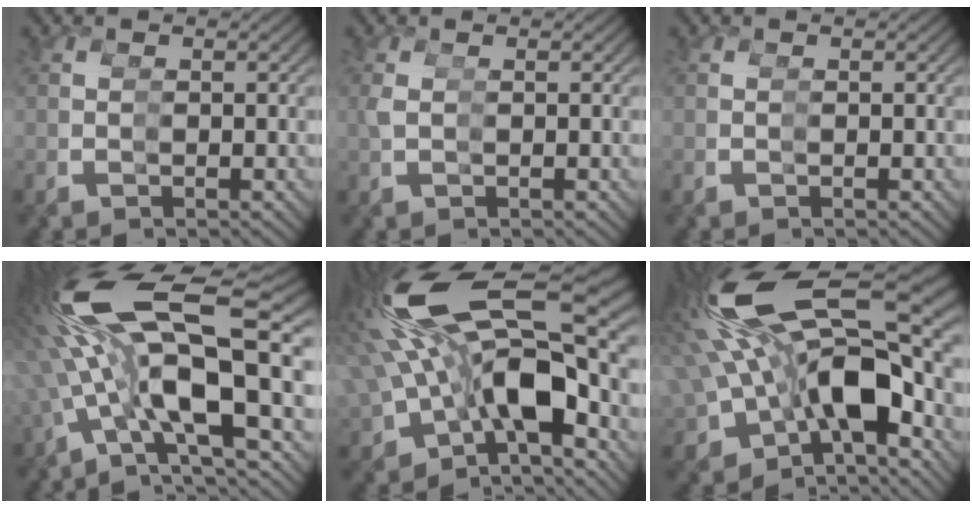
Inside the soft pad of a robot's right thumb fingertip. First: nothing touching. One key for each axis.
{"total": 0.6, "fx": 0.5, "fy": 0.3, "fz": 0.0, "tx": -0.005, "ty": 0.004, "tz": 0.008}
{"total": 0.0}
{"total": 11.2, "fx": 2.3, "fy": 5.9, "fz": 9.2, "tx": -0.220, "ty": 0.026, "tz": 0.042}
{"total": 13.8, "fx": 1.8, "fy": 8.1, "fz": 11.1, "tx": -0.250, "ty": 0.004, "tz": 0.037}
{"total": 15.0, "fx": 1.1, "fy": 9.2, "fz": 11.8, "tx": -0.259, "ty": -0.003, "tz": 0.027}